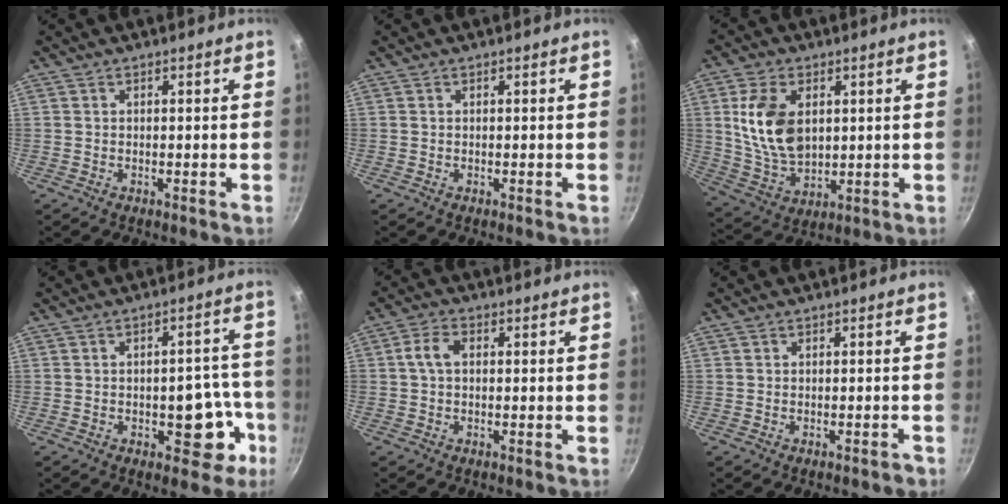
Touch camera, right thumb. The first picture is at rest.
{"total": 0.0}
{"total": 13.2, "force": [2.7, 8.5, 9.7], "torque": [-0.166, -0.022, 0.063]}
{"total": 9.8, "force": [-3.6, 5.6, 7.2], "torque": [-0.029, 0.034, -0.042]}
{"total": 4.0, "force": [0.5, 2.3, 3.2], "torque": [-0.068, 0.013, 0.005]}
{"total": 0.8, "force": [-0.6, 0.3, 0.4], "torque": [0.002, 0.015, -0.001]}